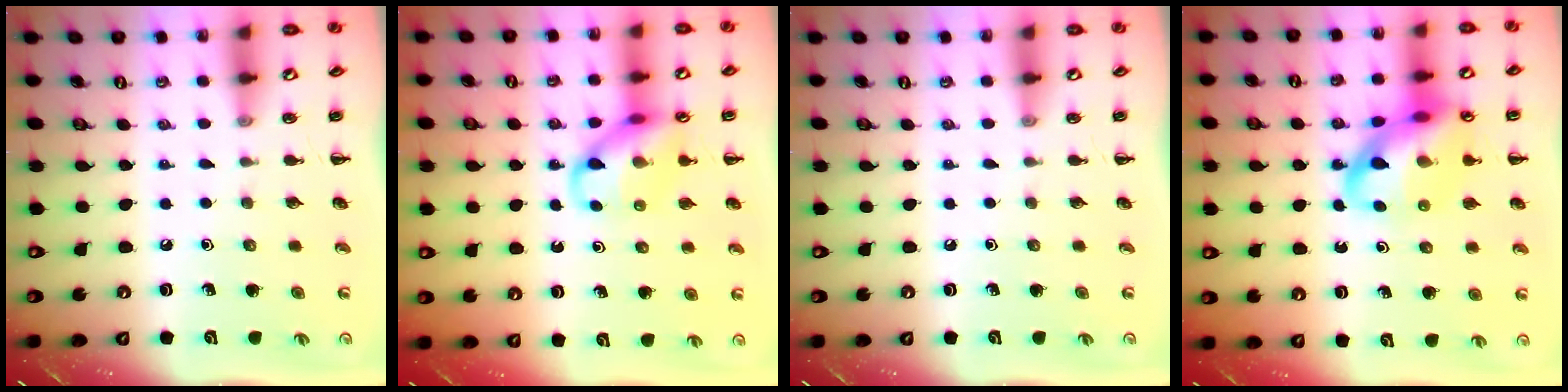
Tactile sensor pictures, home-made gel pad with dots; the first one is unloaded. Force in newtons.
{"total": 12.7, "press": 12.6, "slide": 2.1}
{"total": 0.0}
{"total": 16.2, "press": 16.0, "slide": 2.4}